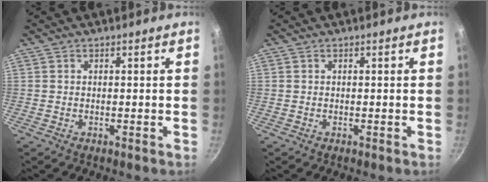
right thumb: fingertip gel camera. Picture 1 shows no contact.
{"total": 0.0}